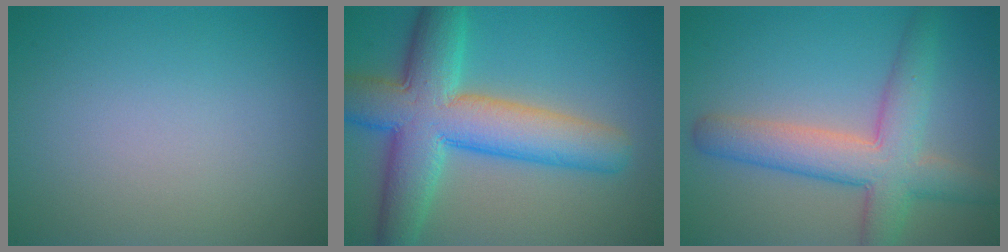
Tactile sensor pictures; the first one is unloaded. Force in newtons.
{"total": 10.5, "press": 10.4, "slide": 0.4}
{"total": 6.6, "press": 6.6, "slide": 0.3}